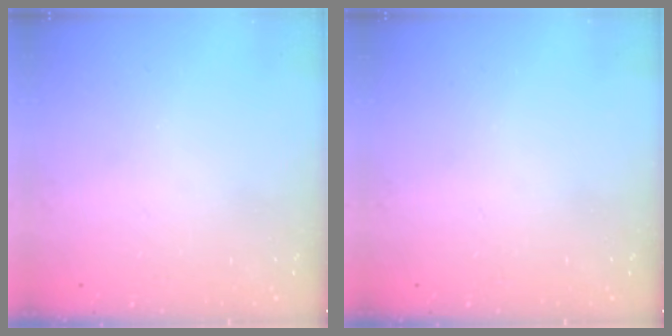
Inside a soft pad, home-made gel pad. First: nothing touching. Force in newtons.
{"total": 0.0}